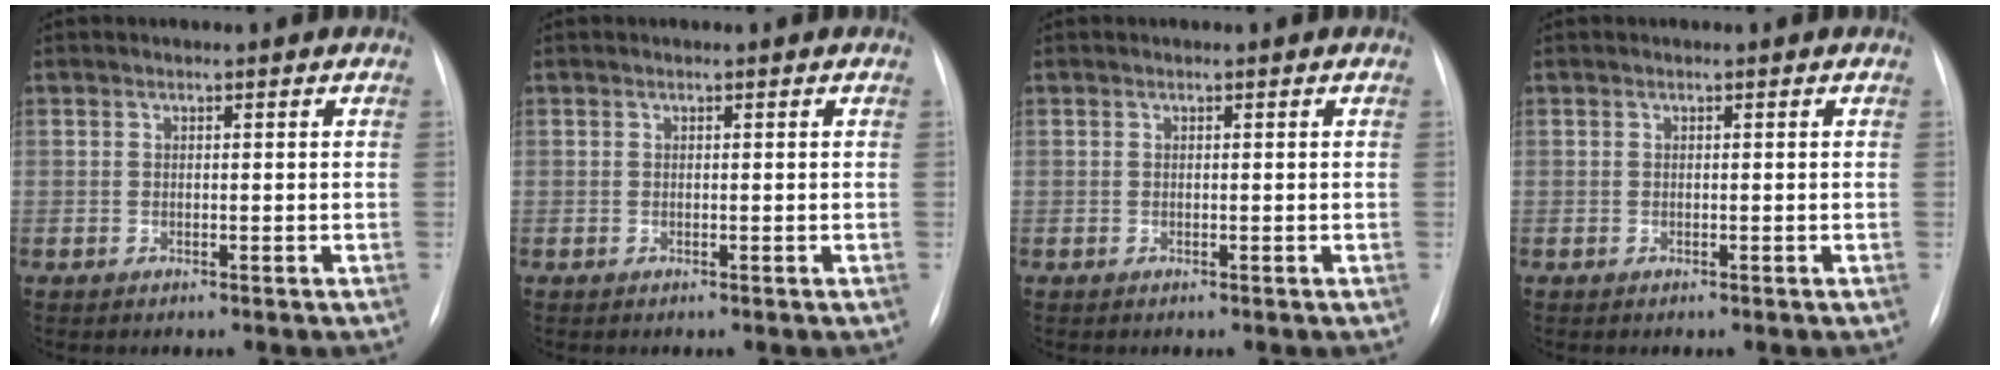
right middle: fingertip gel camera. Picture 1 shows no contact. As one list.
[{"total": 0.0}, {"total": 0.0}, {"total": 0.0}]